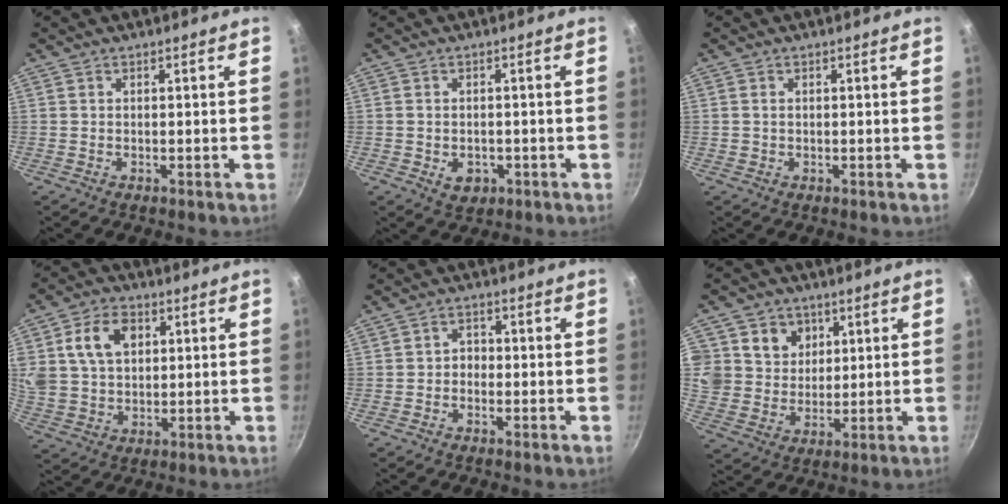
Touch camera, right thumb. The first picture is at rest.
{"total": 3.8, "force": [-1.2, 2.9, 2.2], "torque": [-0.025, 0.005, -0.008]}
{"total": 0.8, "force": [0.1, 0.7, 0.4], "torque": [-0.006, 0.003, 0.002]}
{"total": 12.2, "force": [3.7, 8.9, 7.5], "torque": [-0.124, 0.002, 0.067]}
{"total": 2.4, "force": [-0.7, 1.9, 1.1], "torque": [-0.005, 0.014, -0.017]}
{"total": 10.9, "force": [3.8, 9.7, 3.1], "torque": [-0.027, -0.011, 0.068]}